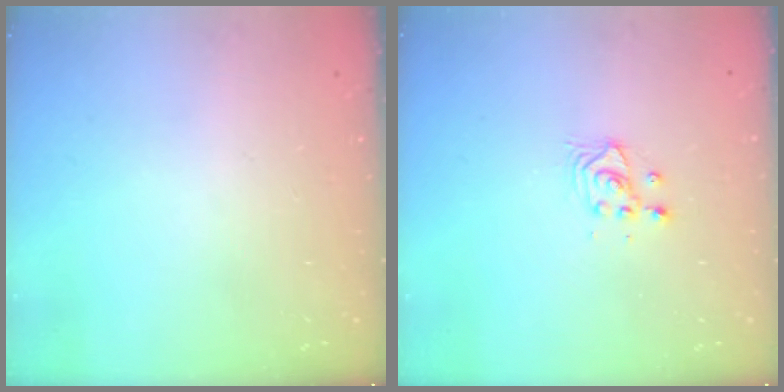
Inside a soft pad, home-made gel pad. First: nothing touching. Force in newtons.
{"total": 3.4, "press": 3.4, "slide": 0.4}